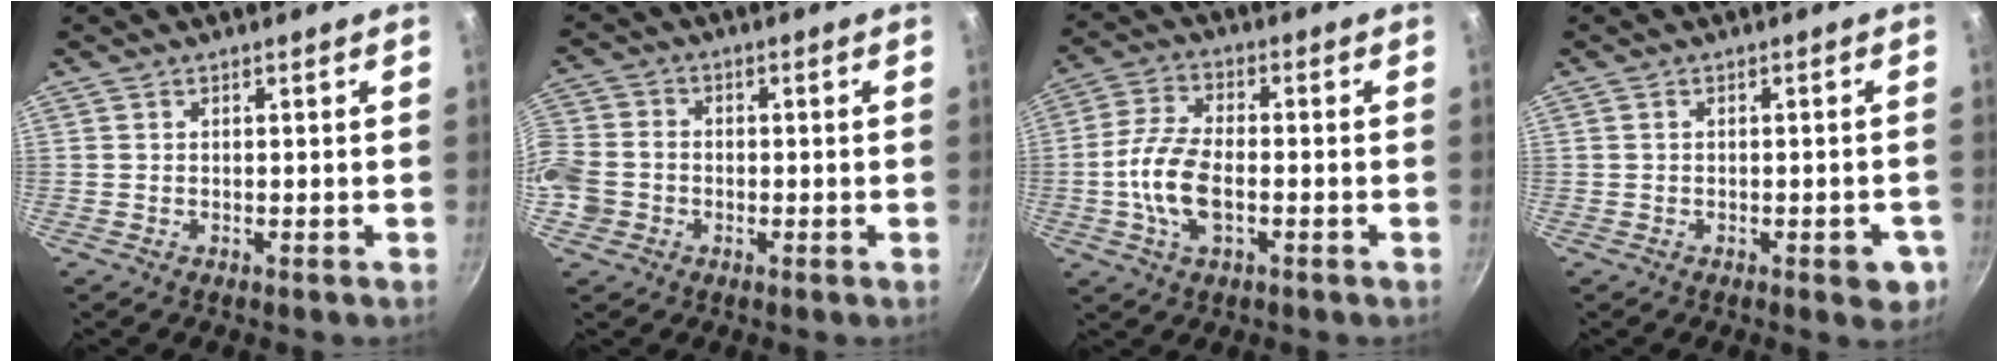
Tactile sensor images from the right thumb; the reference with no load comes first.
{"total": 11.2, "force": [-2.9, 9.7, 5.0], "torque": [-0.114, 0.035, -0.068]}
{"total": 9.7, "force": [-2.1, 4.9, 8.1], "torque": [-0.163, 0.022, -0.049]}
{"total": 4.5, "force": [-1.8, 1.8, 3.7], "torque": [-0.026, 0.006, -0.020]}